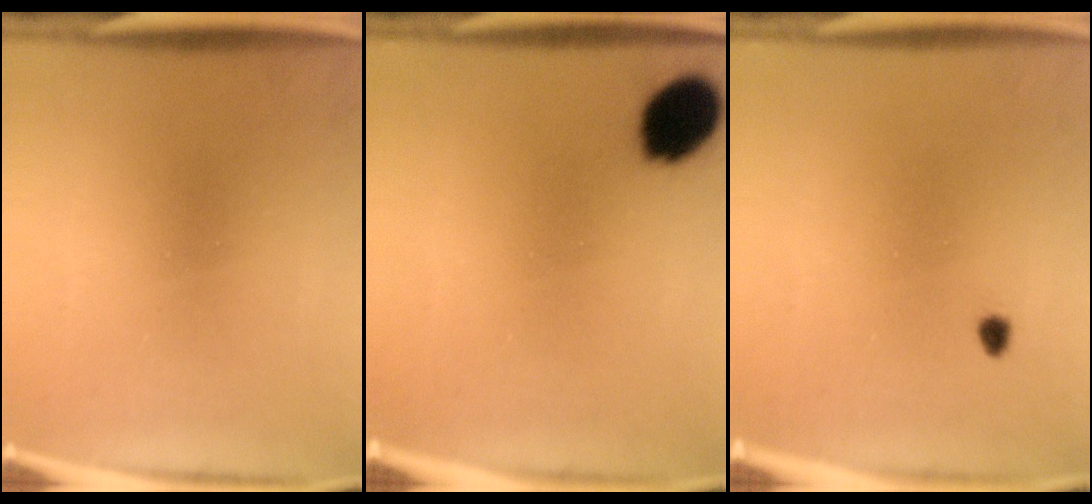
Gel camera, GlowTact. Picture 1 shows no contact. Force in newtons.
{"total": 10.2}
{"total": 1.0}